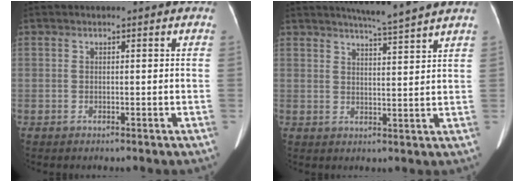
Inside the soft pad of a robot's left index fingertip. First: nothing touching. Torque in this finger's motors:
{"motor_torque": [0.14, -0.37, 0.05, 0.03]}